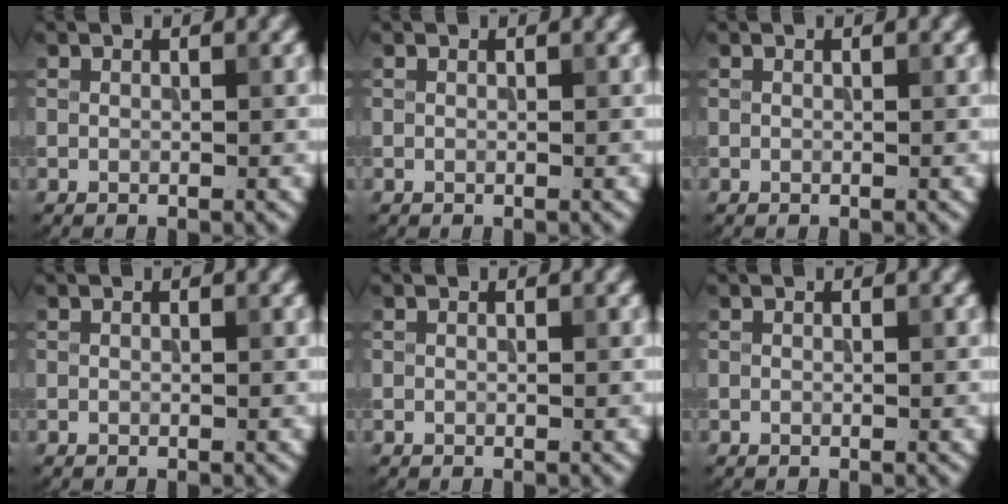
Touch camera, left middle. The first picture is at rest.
{"total": 0.0}
{"total": 0.0}
{"total": 0.0}
{"total": 0.0}
{"total": 0.0}